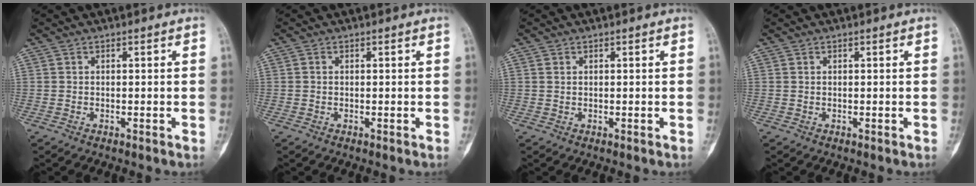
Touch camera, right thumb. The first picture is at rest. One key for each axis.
{"total": 0.0}
{"total": 0.6, "fx": 0.3, "fy": 0.4, "fz": 0.3, "tx": -0.009, "ty": 0.002, "tz": 0.005}
{"total": 0.0}